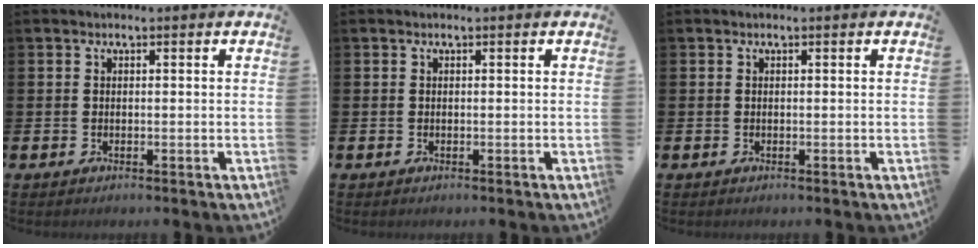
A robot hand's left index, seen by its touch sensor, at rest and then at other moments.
{"total": 0.0}
{"total": 0.0}